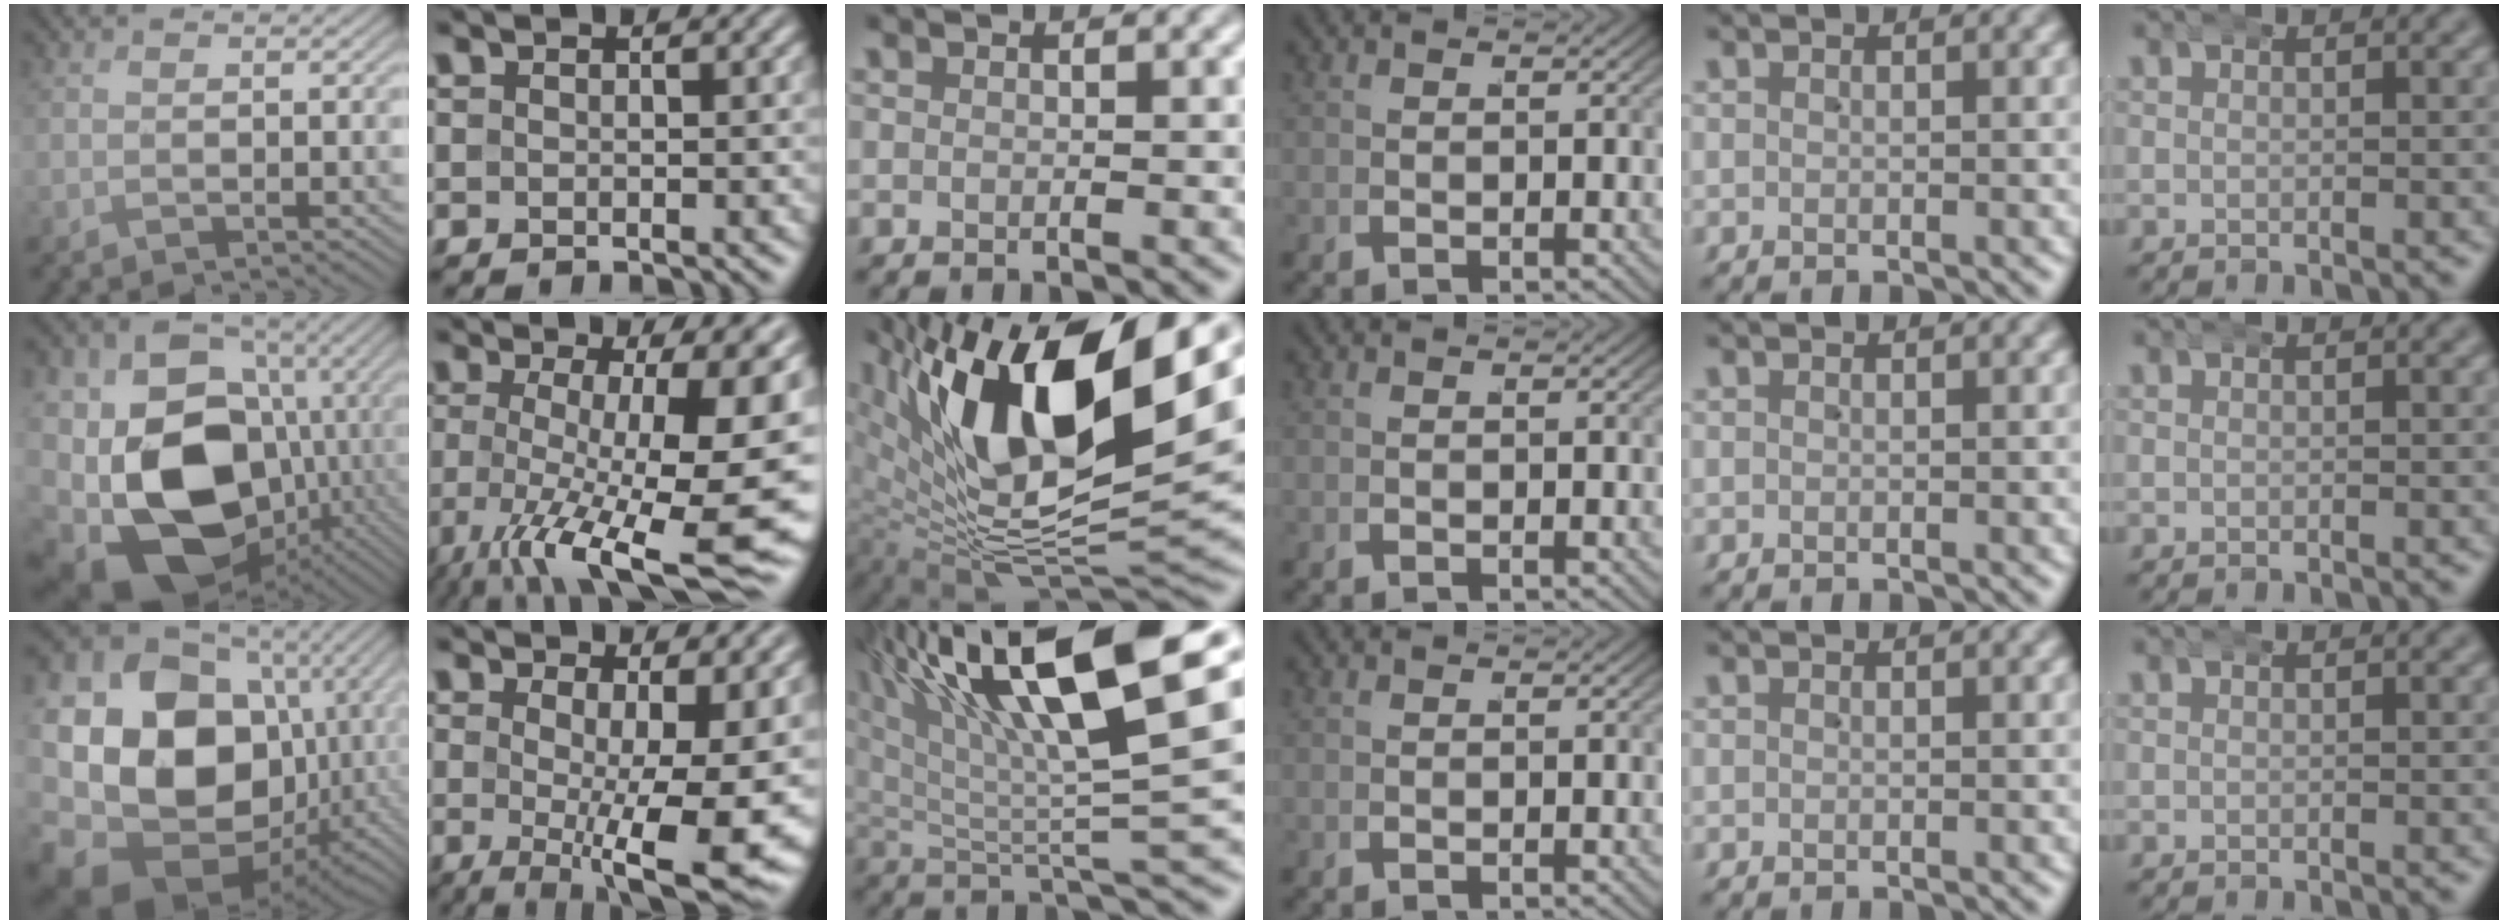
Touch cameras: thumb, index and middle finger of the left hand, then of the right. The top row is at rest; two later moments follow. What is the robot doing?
{"motion": "wrap", "object": "aluminum foil"}